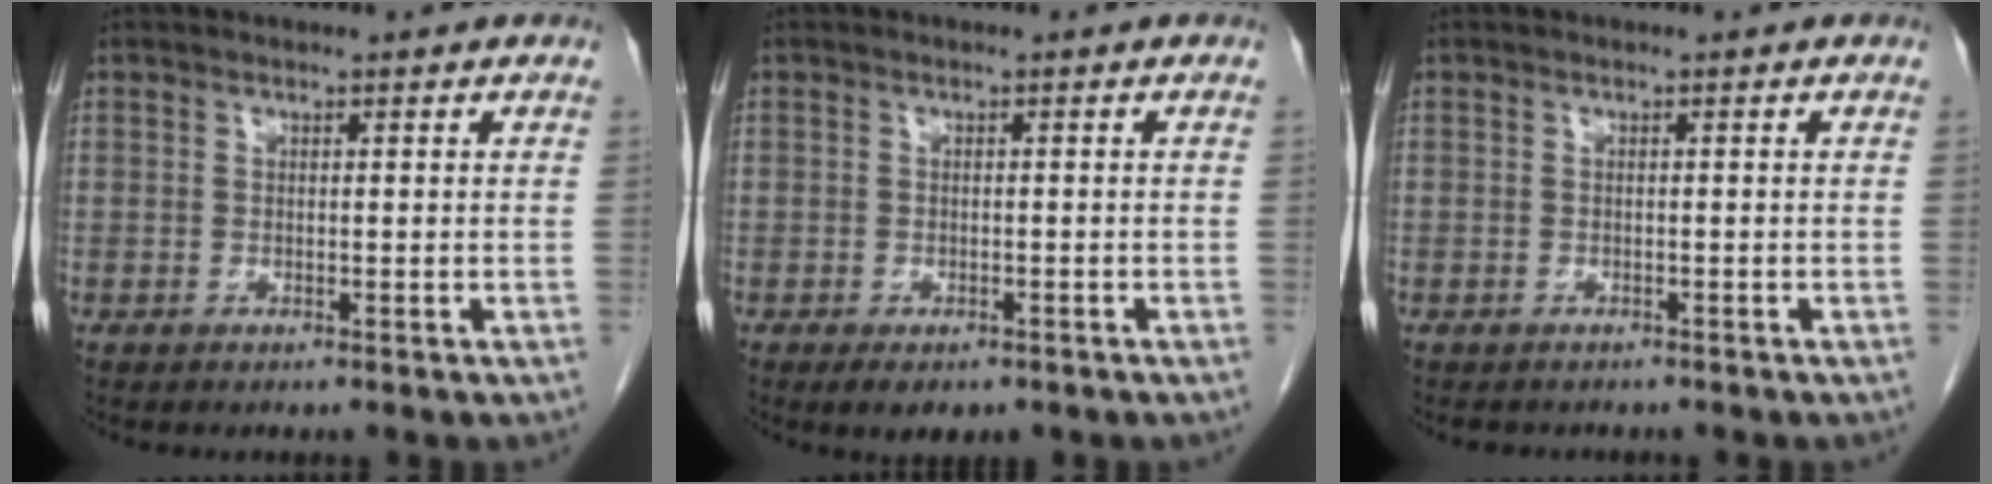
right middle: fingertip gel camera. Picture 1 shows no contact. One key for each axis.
{"total": 3.7, "fx": -2.5, "fy": 1.8, "fz": 2.1, "tx": -0.026, "ty": -0.004, "tz": -0.028}
{"total": 2.9, "fx": -2.5, "fy": 1.2, "fz": 0.7, "tx": -0.011, "ty": -0.003, "tz": -0.030}